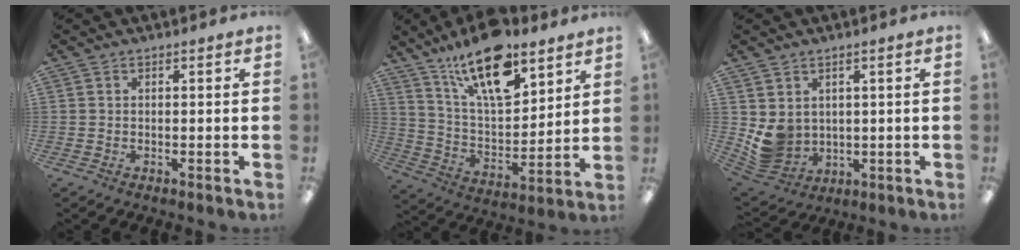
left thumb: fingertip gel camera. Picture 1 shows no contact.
{"total": 19.7, "force": [13.2, 7.8, 12.3], "torque": [-0.206, -0.070, 0.225]}
{"total": 6.5, "force": [2.3, 5.7, 2.1], "torque": [-0.068, -0.020, 0.049]}